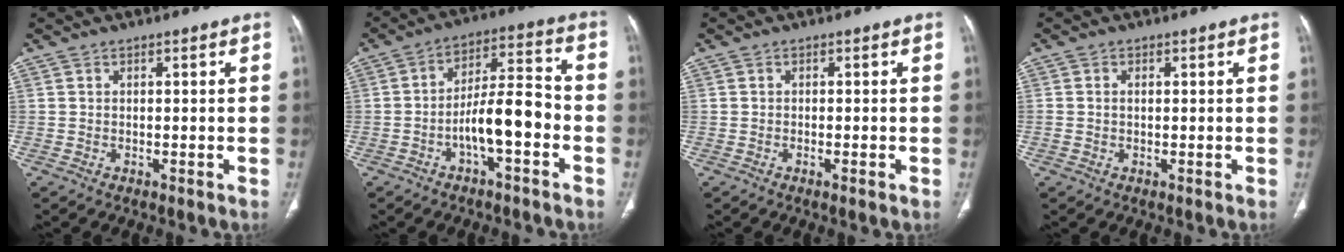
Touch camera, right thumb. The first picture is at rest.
{"total": 10.9, "force": [-3.6, 3.7, 9.6], "torque": [-0.157, 0.046, -0.062]}
{"total": 1.2, "force": [-0.5, 0.2, 1.1], "torque": [-0.022, -0.002, -0.008]}
{"total": 1.1, "force": [0.0, 0.8, 0.8], "torque": [-0.024, 0.007, 0.003]}